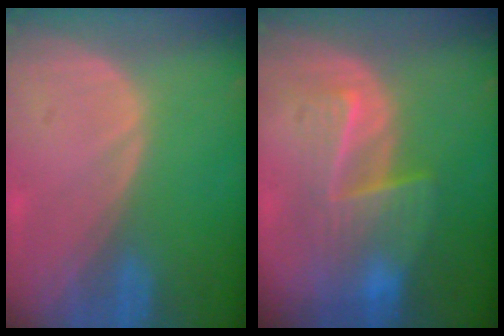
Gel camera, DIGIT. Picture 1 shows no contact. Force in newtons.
{"total": 6.8, "press": 6.8, "slide": 0.4}